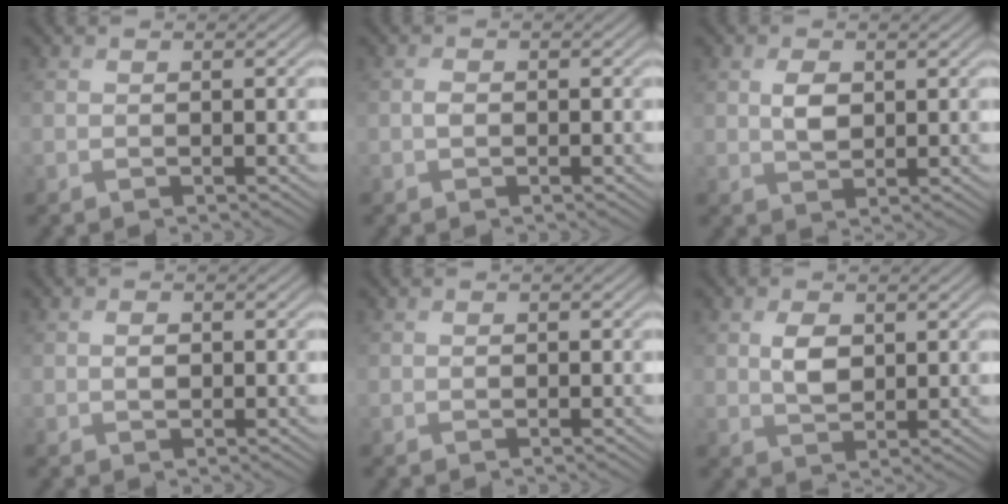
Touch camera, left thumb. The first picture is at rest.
{"total": 0.8, "force": [-0.2, 0.6, 0.6], "torque": [-0.012, 0.000, -0.006]}
{"total": 2.8, "force": [0.8, 1.8, 2.0], "torque": [-0.046, -0.003, 0.017]}
{"total": 1.2, "force": [0.1, 0.9, 0.9], "torque": [-0.018, 0.000, 0.001]}
{"total": 0.0}
{"total": 3.2, "force": [1.0, 2.0, 2.3], "torque": [-0.051, -0.002, 0.022]}